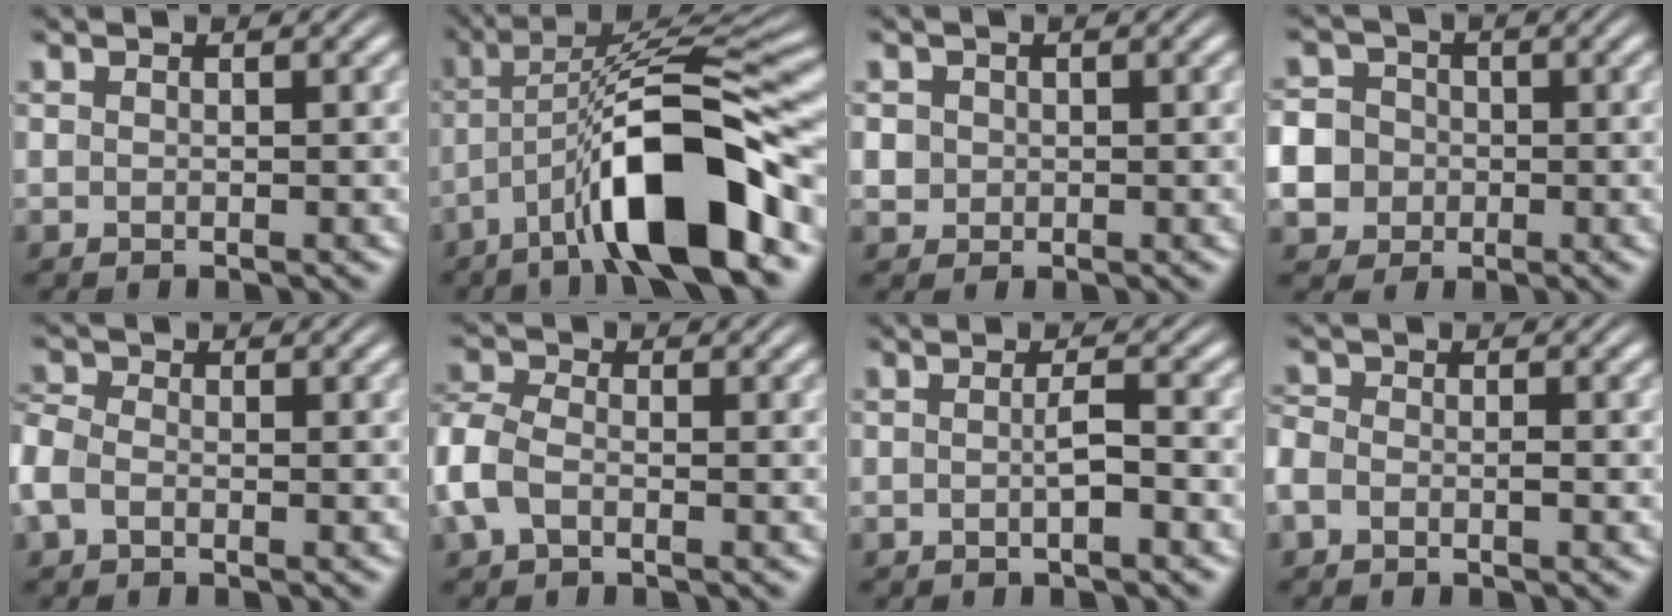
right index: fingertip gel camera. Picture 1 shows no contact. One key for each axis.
{"total": 11.0, "fx": -1.7, "fy": 3.7, "fz": 10.2, "tx": -0.163, "ty": -0.001, "tz": -0.025}
{"total": 2.7, "fx": -0.1, "fy": 2.6, "fz": 0.8, "tx": -0.030, "ty": -0.010, "tz": 0.003}
{"total": 8.5, "fx": -1.4, "fy": 7.8, "fz": 3.1, "tx": -0.079, "ty": -0.032, "tz": -0.022}
{"total": 2.8, "fx": -0.9, "fy": 2.2, "fz": 1.4, "tx": -0.048, "ty": -0.011, "tz": -0.015}
{"total": 4.4, "fx": -0.9, "fy": 3.6, "fz": 2.3, "tx": -0.072, "ty": -0.012, "tz": -0.016}
{"total": 1.6, "fx": -0.8, "fy": 0.0, "fz": 1.4, "tx": -0.019, "ty": 0.002, "tz": -0.017}
{"total": 2.2, "fx": -0.9, "fy": 1.7, "fz": 1.0, "tx": -0.035, "ty": -0.009, "tz": -0.017}